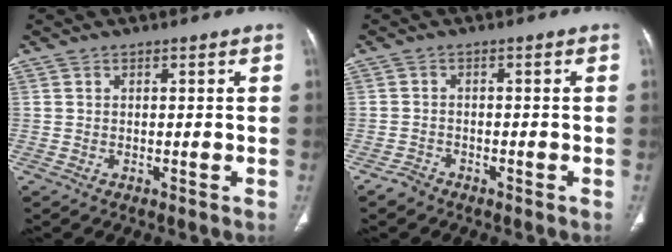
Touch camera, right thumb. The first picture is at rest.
{"total": 2.0, "force": [-1.7, 1.1, 0.2], "torque": [-0.009, 0.006, -0.032]}